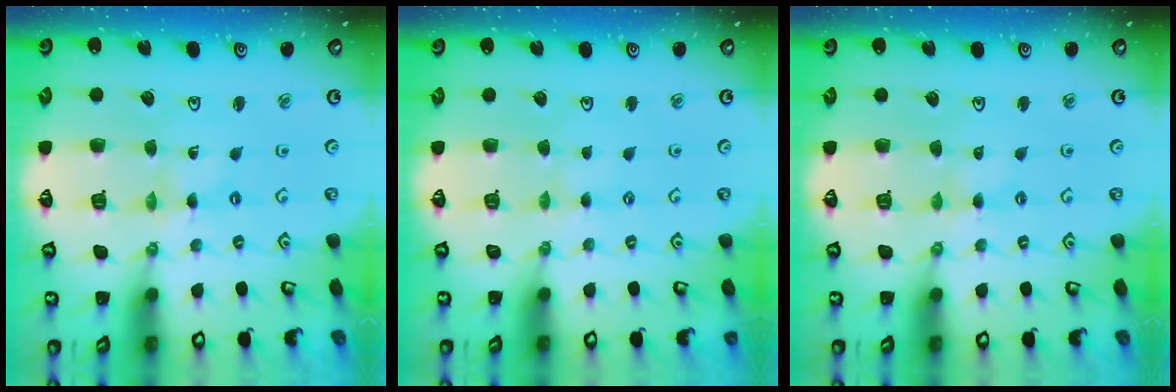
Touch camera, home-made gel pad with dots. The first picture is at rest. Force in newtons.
{"total": 1.7, "press": 1.7, "slide": 0.4}
{"total": 1.7, "press": 1.6, "slide": 0.4}